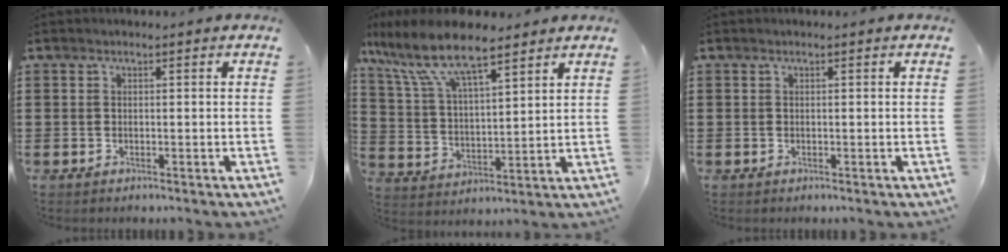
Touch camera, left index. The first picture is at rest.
{"total": 10.4, "force": [7.9, 2.8, 6.2], "torque": [-0.147, -0.023, 0.138]}
{"total": 0.0}